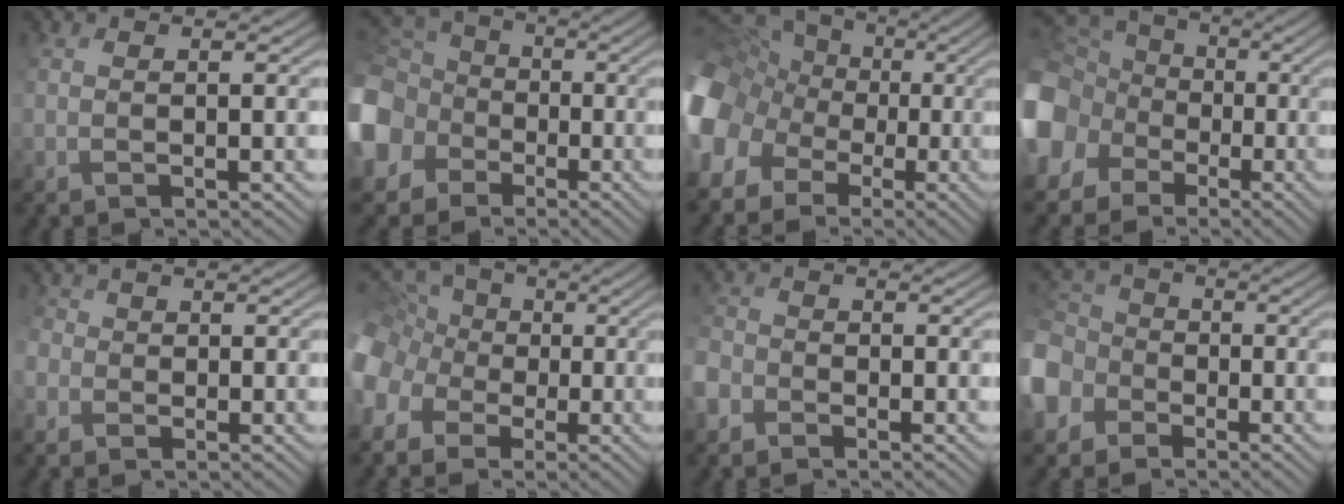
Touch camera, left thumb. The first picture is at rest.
{"total": 10.7, "force": [-3.8, 9.4, 3.5], "torque": [-0.157, -0.030, -0.077]}
{"total": 14.3, "force": [-2.4, 12.6, 6.2], "torque": [-0.223, -0.014, -0.051]}
{"total": 13.2, "force": [-3.7, 11.7, 4.8], "torque": [-0.193, -0.027, -0.074]}
{"total": 2.6, "force": [-2.0, 1.3, -0.9], "torque": [0.004, -0.006, -0.030]}
{"total": 12.0, "force": [-4.1, 10.5, 4.0], "torque": [-0.172, -0.014, -0.090]}
{"total": 3.4, "force": [-3.1, 1.4, -0.3], "torque": [-0.018, -0.008, -0.063]}
{"total": 6.6, "force": [-3.4, 5.5, 1.2], "torque": [-0.073, 0.000, -0.085]}